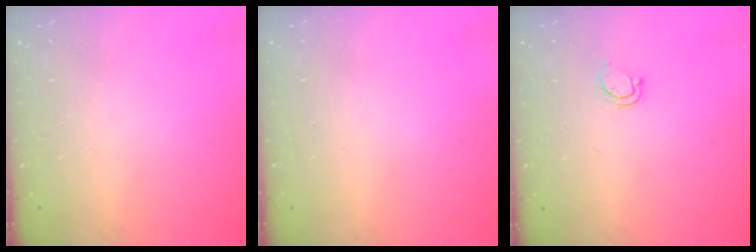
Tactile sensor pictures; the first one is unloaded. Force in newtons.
{"total": 0.0}
{"total": 3.2, "press": 3.2, "slide": 0.2}